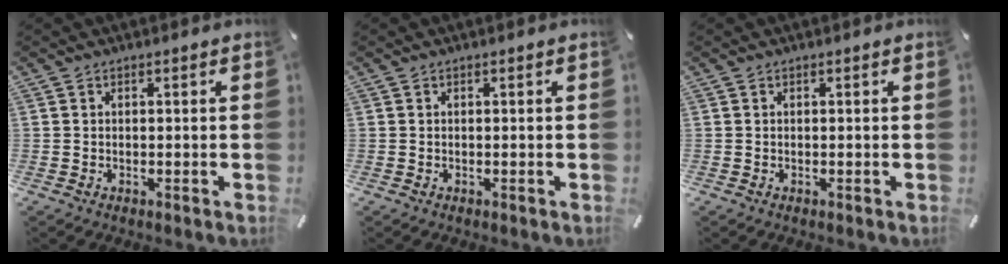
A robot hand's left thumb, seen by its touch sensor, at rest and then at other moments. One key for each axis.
{"total": 0.0}
{"total": 0.0}